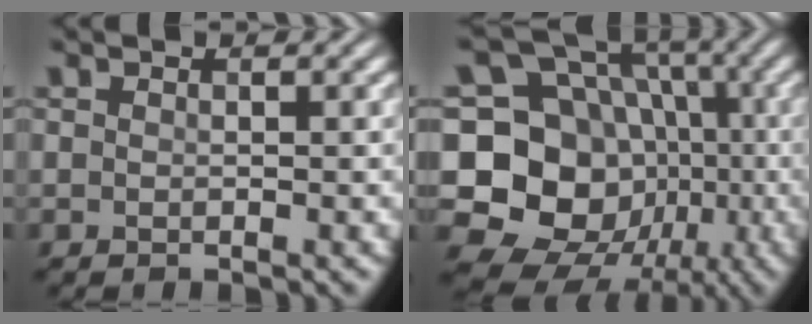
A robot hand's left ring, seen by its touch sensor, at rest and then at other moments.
{"total": 16.4, "force": [-2.5, 14.3, 7.6], "torque": [-0.151, 0.003, -0.057]}